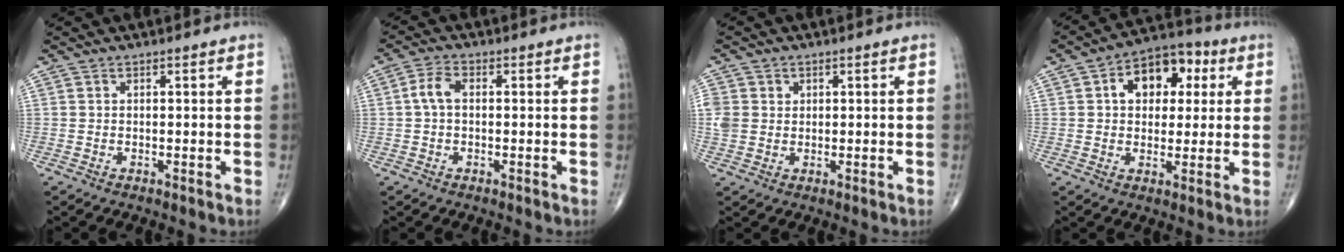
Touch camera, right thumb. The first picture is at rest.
{"total": 3.7, "force": [0.2, 2.2, 3.0], "torque": [-0.063, 0.012, -0.002]}
{"total": 5.8, "force": [1.2, 5.2, 2.3], "torque": [-0.051, 0.005, 0.028]}
{"total": 12.2, "force": [3.4, 8.2, 8.4], "torque": [-0.081, 0.016, 0.043]}